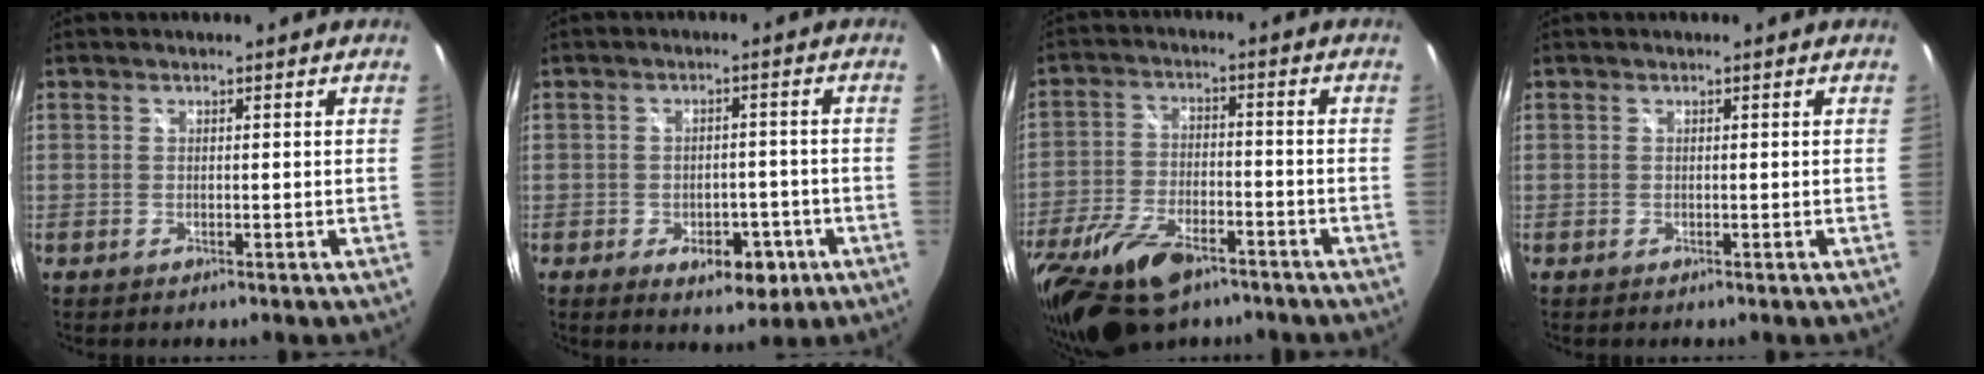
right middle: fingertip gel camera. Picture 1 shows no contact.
{"total": 6.8, "force": [-3.1, 4.3, 4.2], "torque": [-0.063, 0.004, -0.031]}
{"total": 16.8, "force": [-11.2, 7.8, 9.9], "torque": [-0.225, -0.034, -0.200]}
{"total": 0.0}